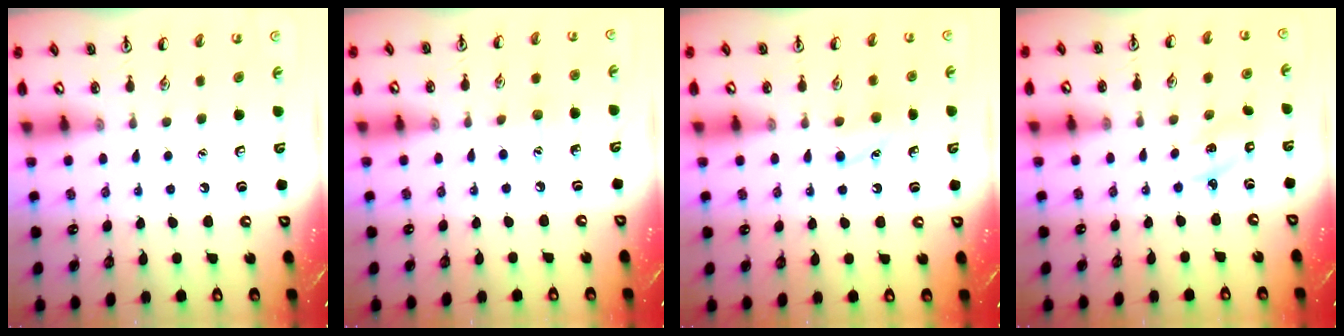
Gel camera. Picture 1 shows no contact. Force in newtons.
{"total": 4.9, "press": 4.7, "slide": 1.5}
{"total": 5.8, "press": 5.6, "slide": 1.6}
{"total": 2.2, "press": 2.1, "slide": 0.7}